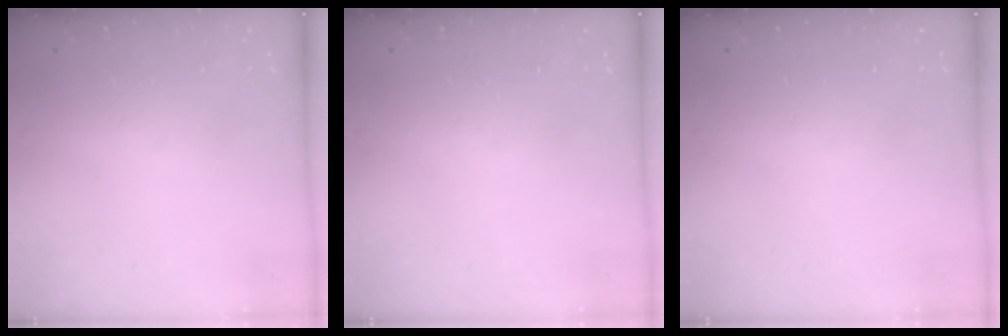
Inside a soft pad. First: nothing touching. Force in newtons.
{"total": 0.0}
{"total": 0.0}